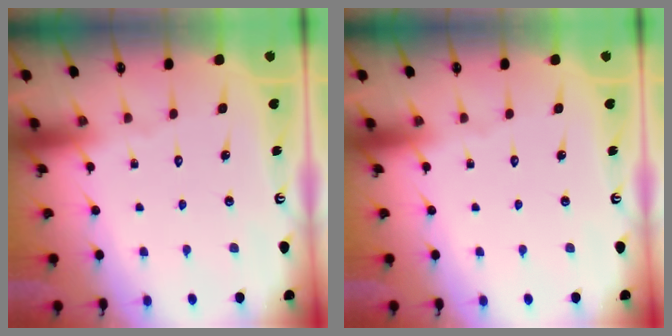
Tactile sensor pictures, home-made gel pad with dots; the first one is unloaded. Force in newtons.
{"total": 0.0}